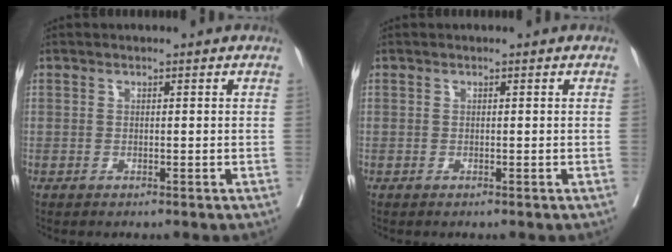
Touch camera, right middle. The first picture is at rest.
{"total": 0.0}